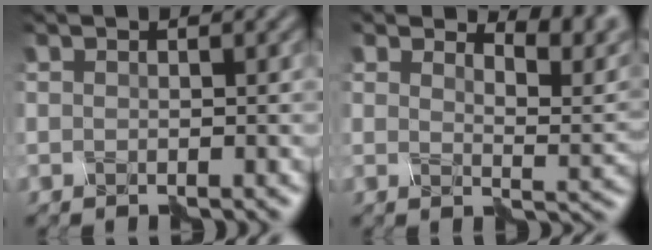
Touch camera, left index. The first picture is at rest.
{"total": 4.5, "force": [3.7, 1.4, 2.2], "torque": [-0.034, 0.000, 0.047]}